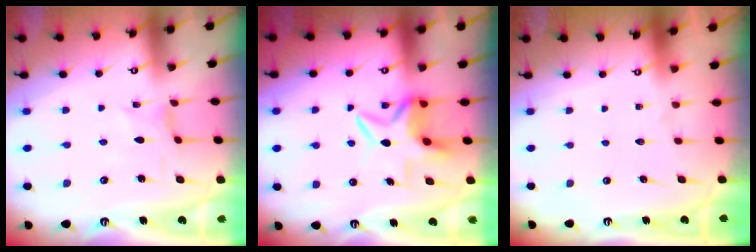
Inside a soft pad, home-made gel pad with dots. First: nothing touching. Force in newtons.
{"total": 8.0, "press": 7.9, "slide": 1.6}
{"total": 0.0}